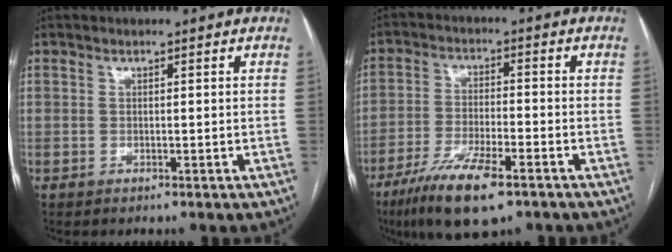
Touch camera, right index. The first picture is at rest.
{"total": 11.0, "force": [-7.1, 2.1, 8.1], "torque": [-0.151, -0.022, -0.122]}